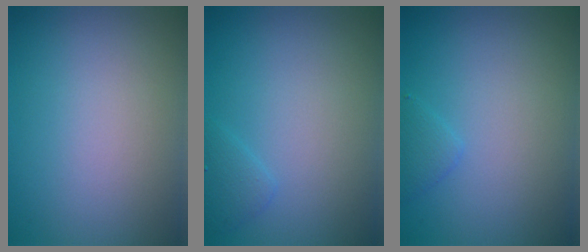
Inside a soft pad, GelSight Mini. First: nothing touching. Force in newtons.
{"total": 1.1, "press": 1.1, "slide": 0.1}
{"total": 1.1, "press": 1.1, "slide": 0.1}